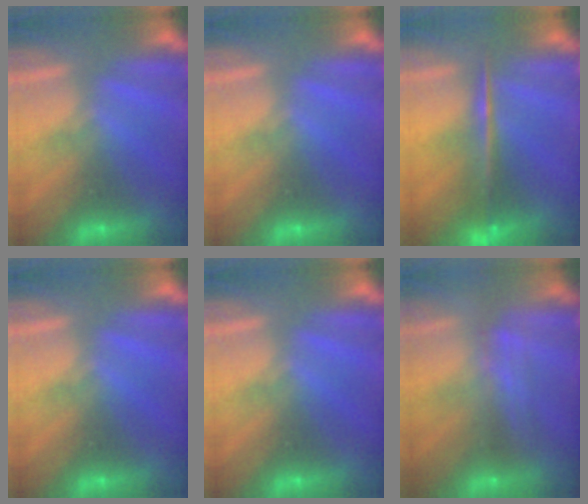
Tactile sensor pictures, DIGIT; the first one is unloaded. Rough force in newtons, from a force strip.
{"total": 0.0}
{"total": 5.7}
{"total": 0.0}
{"total": 0.0}
{"total": 2.4}